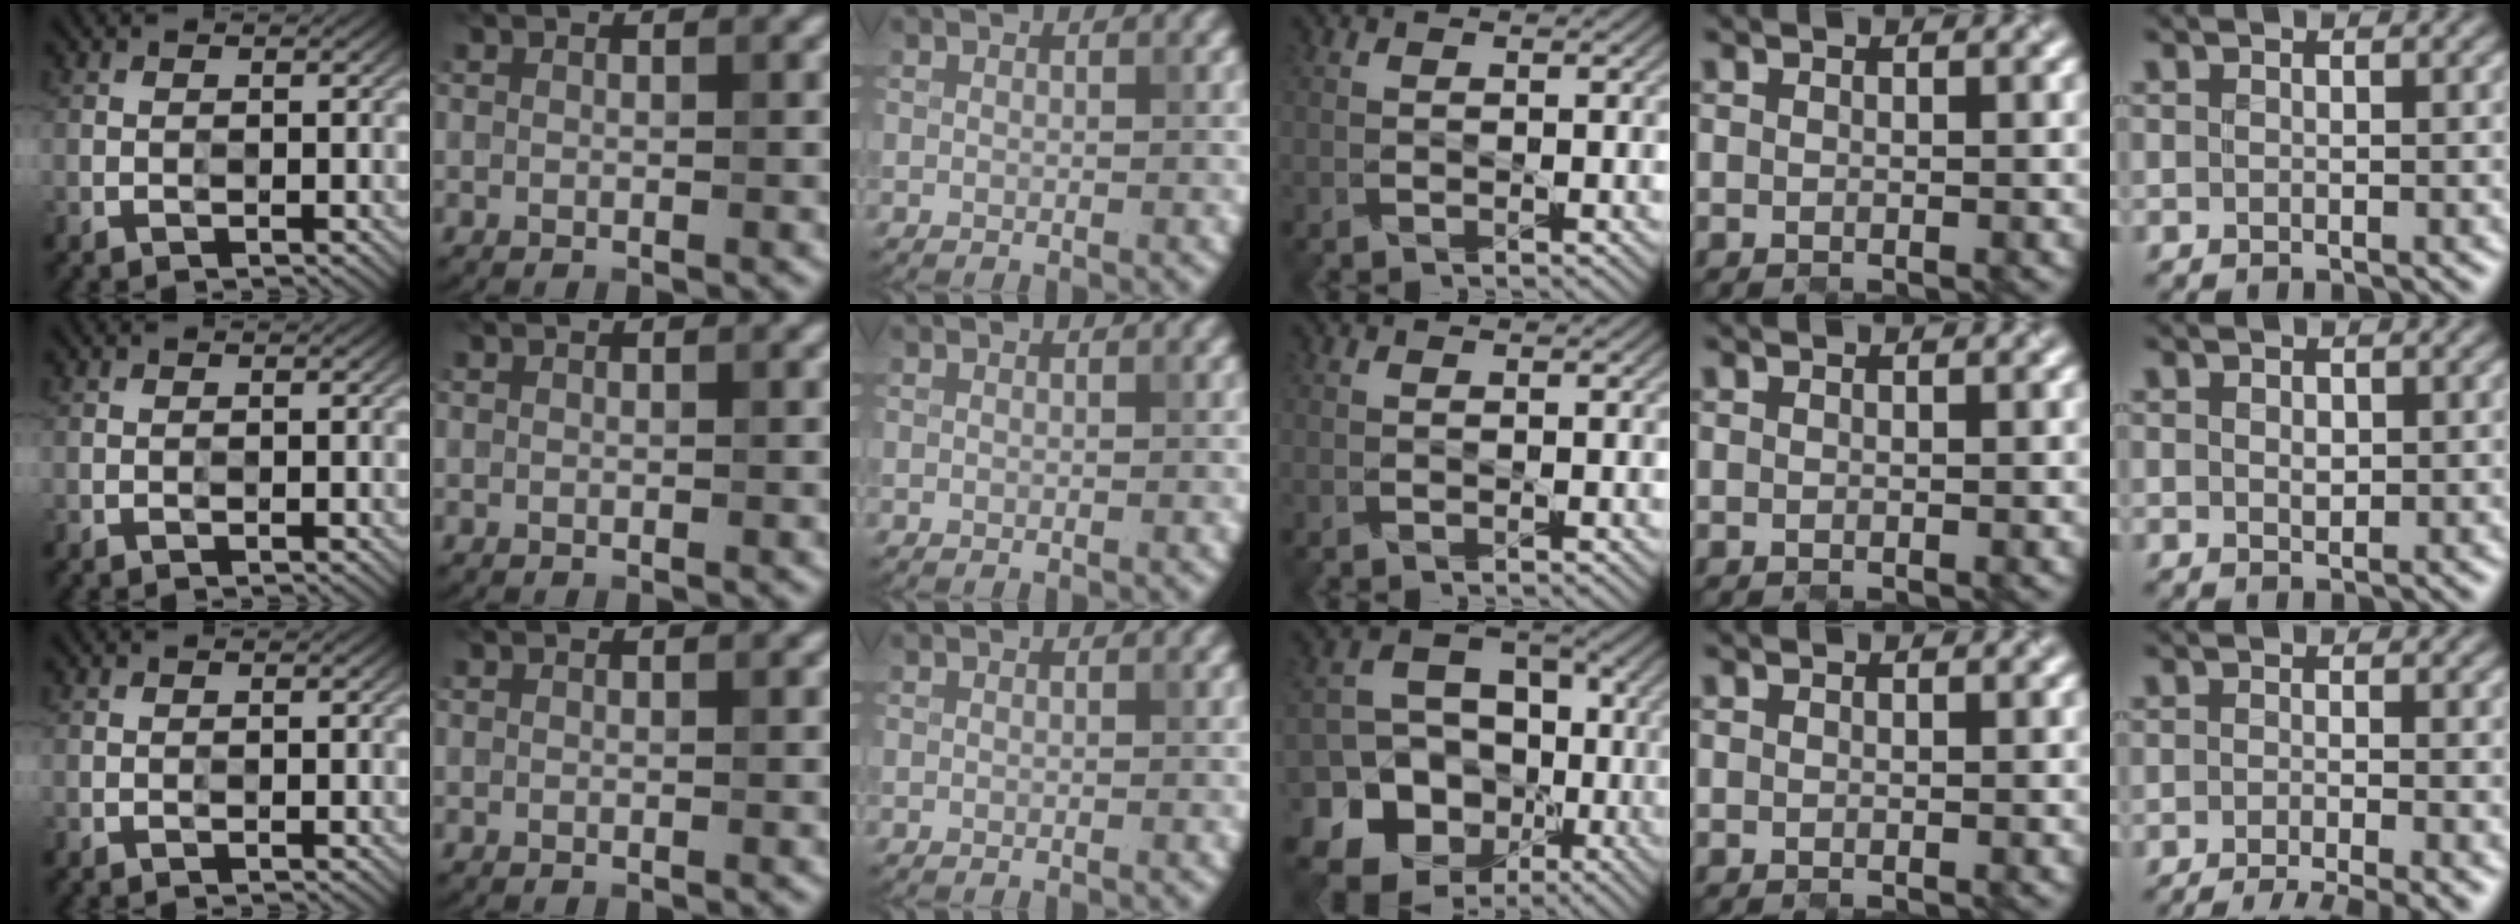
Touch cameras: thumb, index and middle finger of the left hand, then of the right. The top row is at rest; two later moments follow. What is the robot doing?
{"motion": "open", "object": "egg carton"}